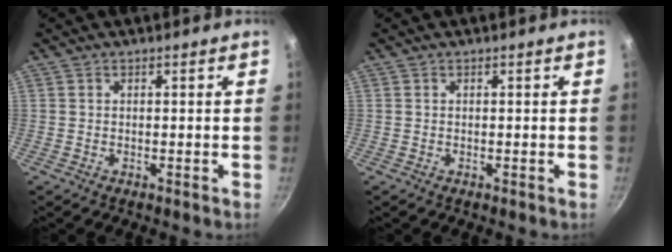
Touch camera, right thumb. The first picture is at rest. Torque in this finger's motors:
{"motor_torque": [-0.20, -0.02, -0.18, -0.05, 0.03]}